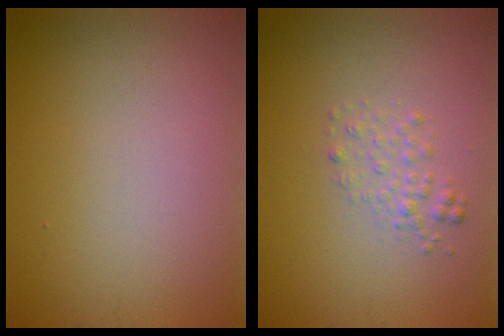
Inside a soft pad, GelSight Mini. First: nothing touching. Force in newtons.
{"total": 1.4, "press": 1.4, "slide": 0.1}